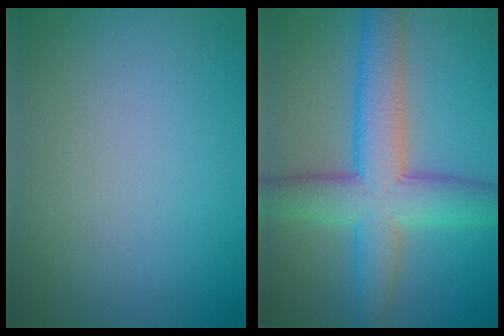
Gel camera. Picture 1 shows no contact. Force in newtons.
{"total": 7.9, "press": 7.9, "slide": 0.2}